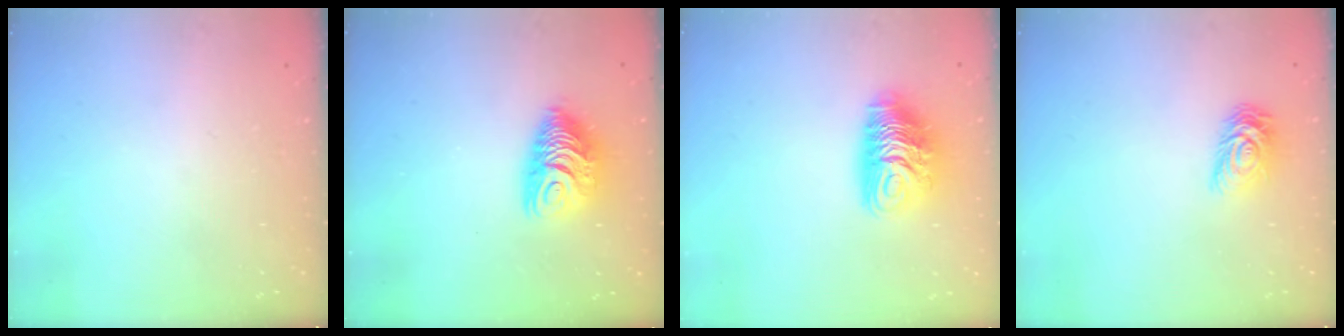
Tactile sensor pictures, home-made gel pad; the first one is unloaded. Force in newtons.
{"total": 10.2, "press": 10.2, "slide": 0.9}
{"total": 10.6, "press": 10.5, "slide": 1.0}
{"total": 7.2, "press": 7.2, "slide": 0.4}